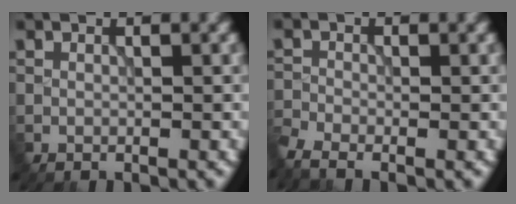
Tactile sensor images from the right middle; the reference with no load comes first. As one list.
[{"total": 2.7, "force": [-2.2, 0.9, 1.5], "torque": [-0.035, -0.012, -0.057]}]